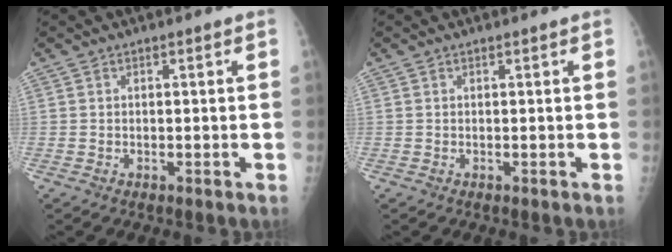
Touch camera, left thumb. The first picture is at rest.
{"total": 0.0}